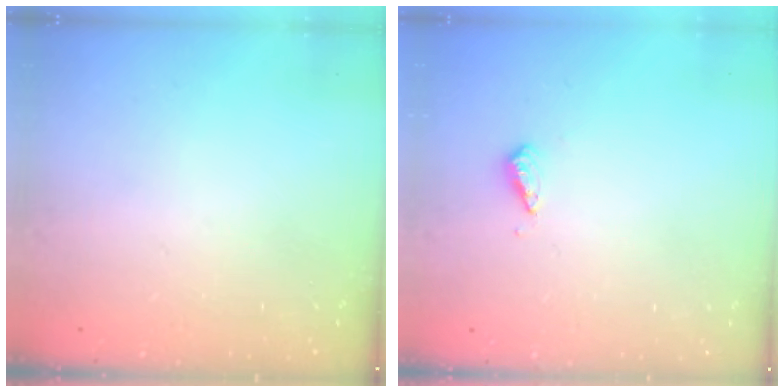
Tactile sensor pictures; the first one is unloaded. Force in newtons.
{"total": 2.8, "press": 2.8, "slide": 0.7}